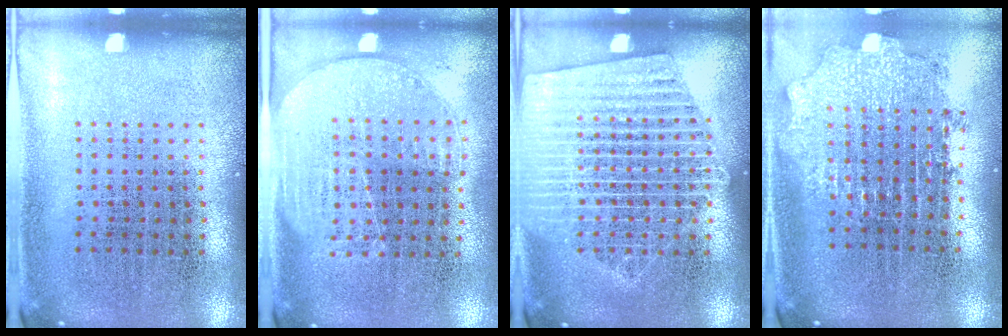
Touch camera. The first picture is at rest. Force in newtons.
{"total": 1.6, "press": 1.4, "slide": 0.8}
{"total": 2.0, "press": 2.0, "slide": 0.2}
{"total": 2.0, "press": 1.5, "slide": 1.3}